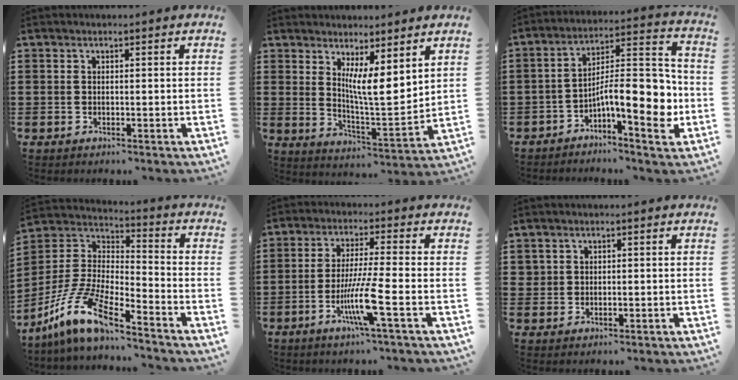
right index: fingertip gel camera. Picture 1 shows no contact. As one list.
[{"total": 7.1, "force": [4.4, 0.6, 5.5], "torque": [-0.110, -0.030, 0.074]}, {"total": 12.3, "force": [-3.3, 3.9, 11.2], "torque": [-0.156, -0.006, -0.063]}, {"total": 11.1, "force": [-8.6, 2.1, 6.8], "torque": [-0.172, -0.004, -0.182]}, {"total": 8.2, "force": [-3.3, -0.2, 7.5], "torque": [-0.151, -0.018, -0.064]}, {"total": 1.1, "force": [0.6, 1.0, 0.2], "torque": [-0.006, 0.003, 0.012]}]